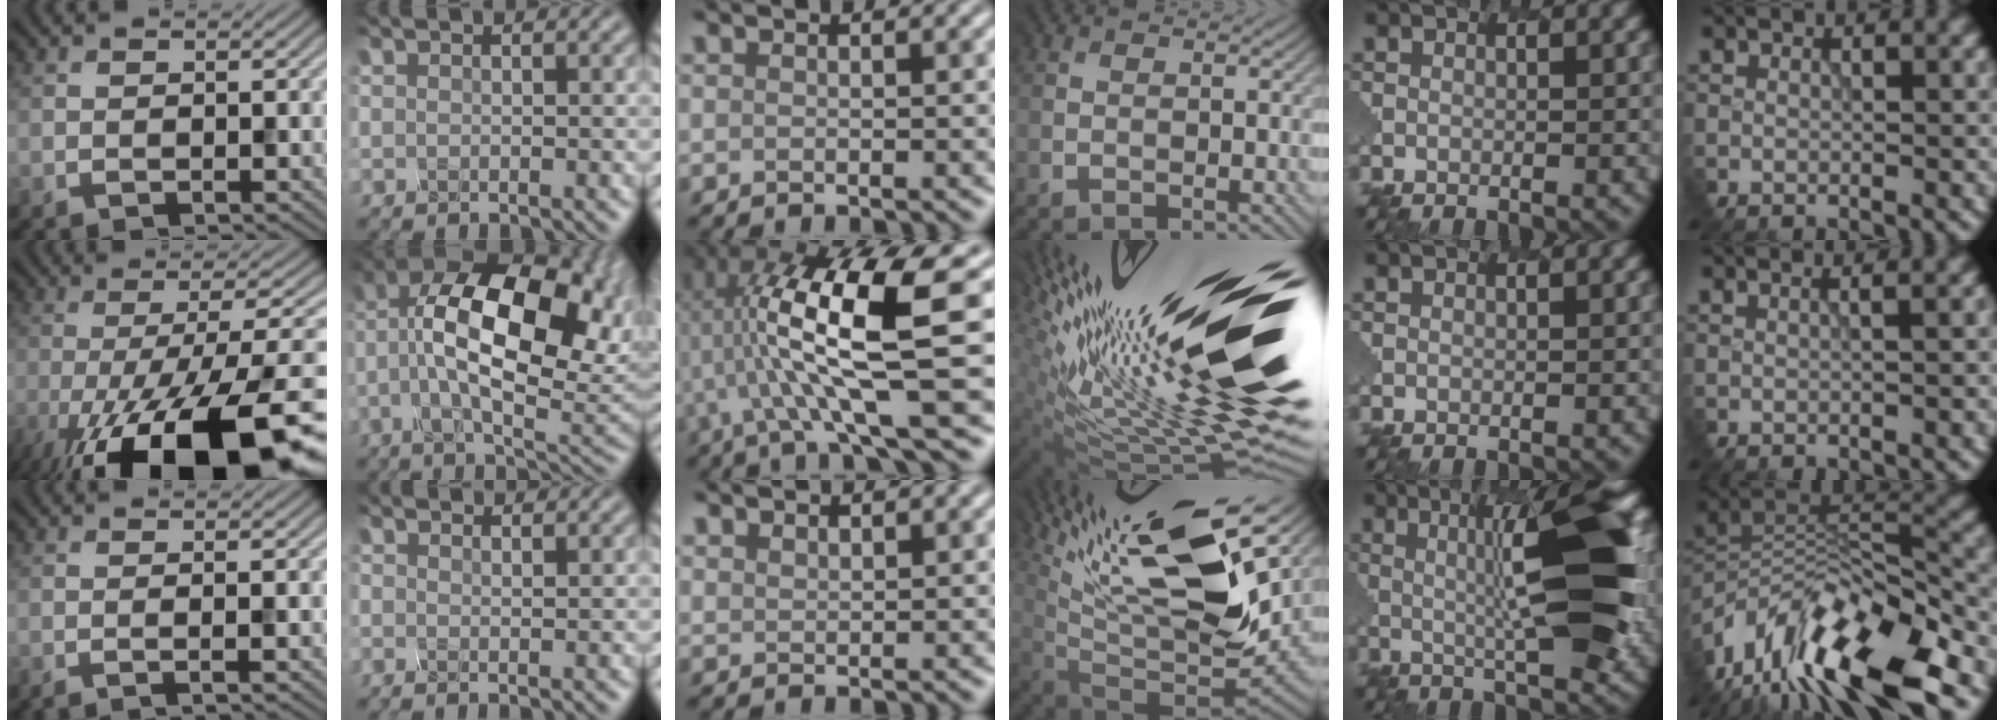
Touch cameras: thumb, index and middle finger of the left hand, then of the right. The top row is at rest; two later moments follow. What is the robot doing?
{"motion": "disassemble", "object": "hinged tin"}